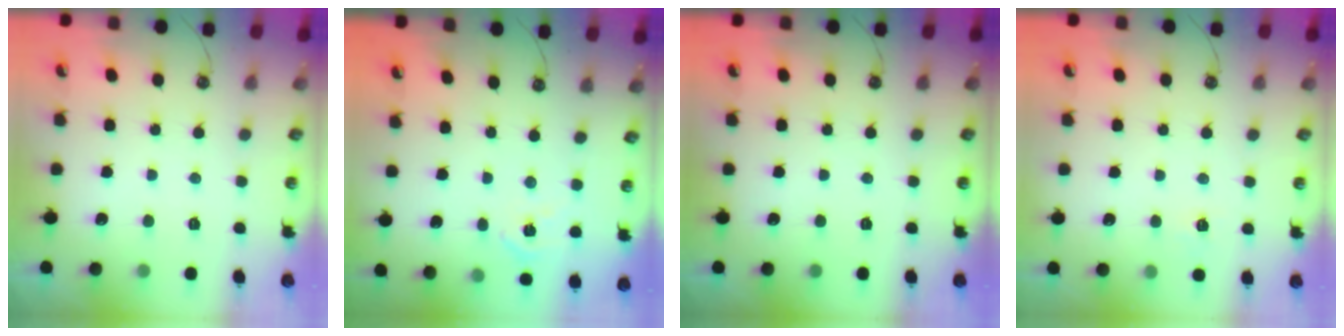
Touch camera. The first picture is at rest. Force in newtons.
{"total": 5.3, "press": 5.3, "slide": 0.3}
{"total": 0.0}
{"total": 4.1, "press": 4.1, "slide": 0.5}